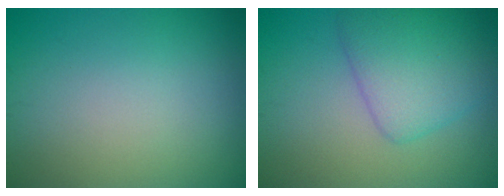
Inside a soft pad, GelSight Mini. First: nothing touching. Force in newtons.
{"total": 4.6, "press": 4.6, "slide": 0.1}